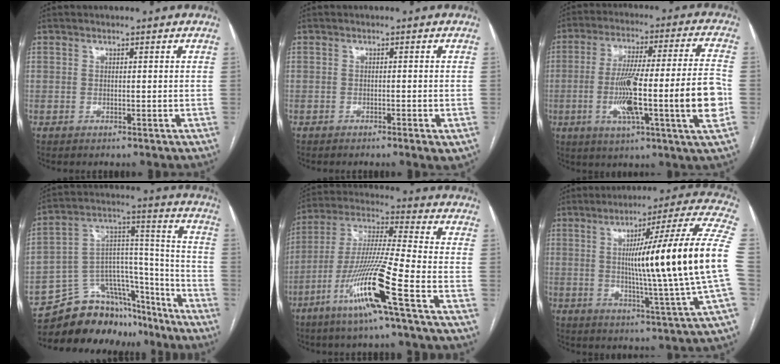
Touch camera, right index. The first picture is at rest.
{"total": 2.2, "force": [-1.2, 0.4, 1.9], "torque": [-0.022, -0.002, -0.016]}
{"total": 19.0, "force": [-4.0, 0.1, 18.6], "torque": [-0.281, 0.007, -0.063]}
{"total": 18.7, "force": [-16.1, 7.7, 5.3], "torque": [-0.081, 0.067, -0.253]}
{"total": 15.1, "force": [-7.3, -1.2, 13.2], "torque": [-0.266, -0.021, -0.143]}
{"total": 21.5, "force": [0.4, -1.9, 21.4], "torque": [-0.287, 0.002, -0.010]}